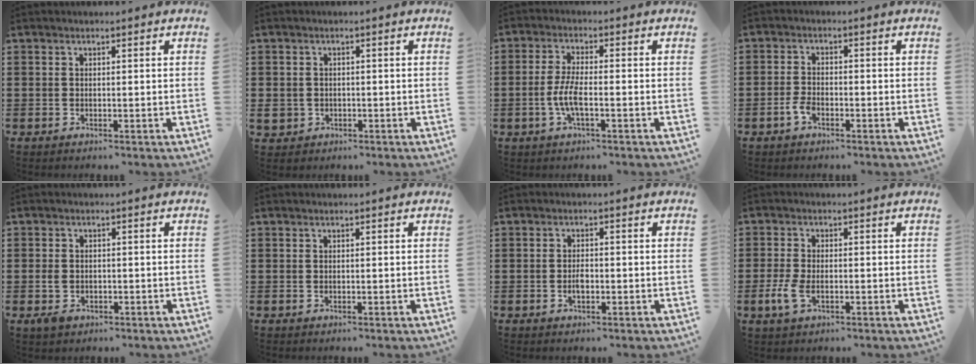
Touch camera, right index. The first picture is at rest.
{"total": 2.0, "force": [-0.8, 1.7, 0.5], "torque": [-0.016, 0.001, -0.019]}
{"total": 4.8, "force": [-1.6, 1.2, 4.3], "torque": [-0.103, -0.004, -0.038]}
{"total": 2.3, "force": [-1.4, 1.2, 1.5], "torque": [-0.036, 0.000, -0.029]}
{"total": 2.2, "force": [-0.9, 1.5, 1.3], "torque": [-0.041, -0.006, -0.022]}
{"total": 0.0}
{"total": 2.0, "force": [-0.6, 0.9, 1.7], "torque": [-0.032, 0.002, -0.011]}
{"total": 4.0, "force": [-1.2, 2.0, 3.2], "torque": [-0.085, -0.010, -0.029]}